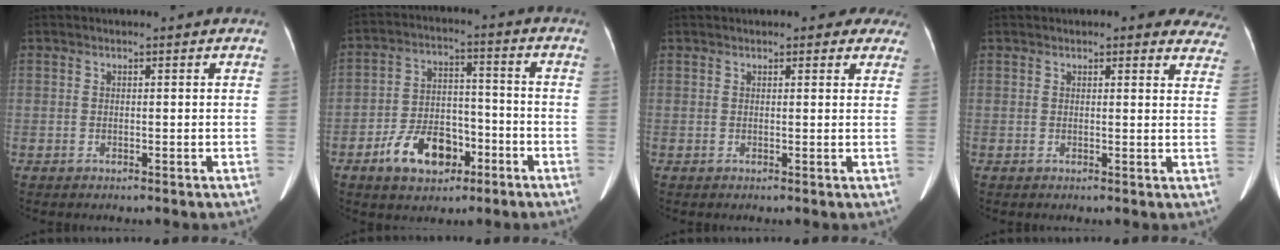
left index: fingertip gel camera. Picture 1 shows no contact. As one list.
[{"total": 9.7, "force": [-5.2, 5.7, 6.0], "torque": [-0.116, 0.017, -0.084]}, {"total": 4.1, "force": [3.3, 1.6, 1.7], "torque": [-0.002, 0.014, 0.030]}, {"total": 8.7, "force": [7.9, 2.6, 2.6], "torque": [0.009, -0.010, 0.056]}]